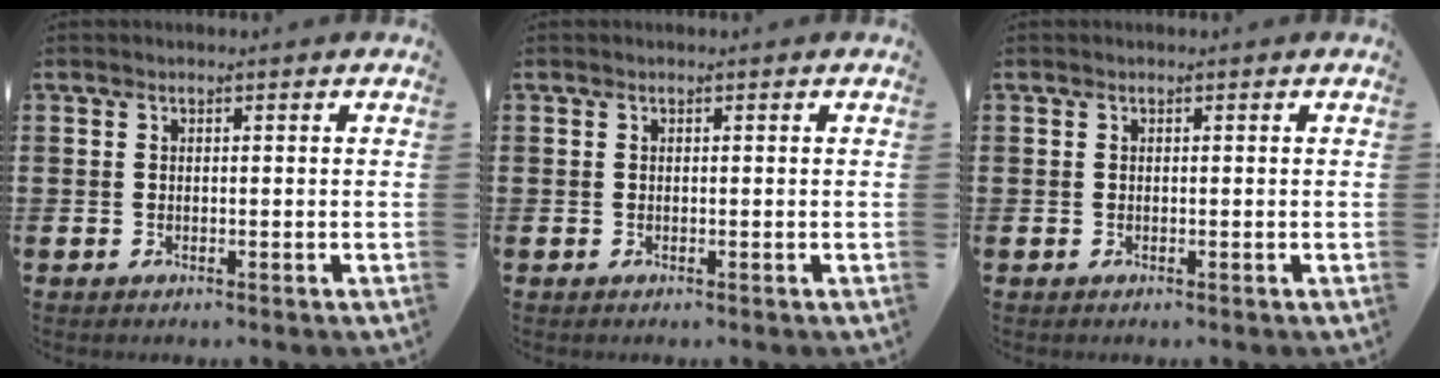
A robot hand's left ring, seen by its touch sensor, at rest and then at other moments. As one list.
[{"total": 0.0}, {"total": 0.0}]